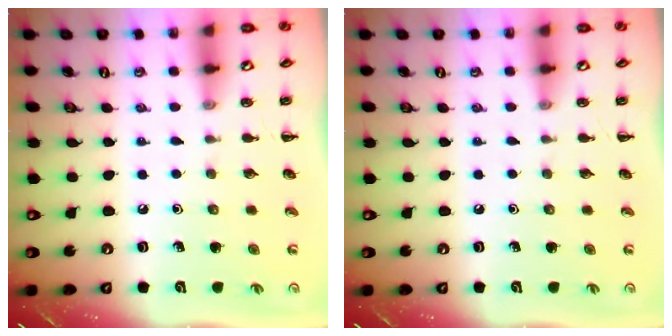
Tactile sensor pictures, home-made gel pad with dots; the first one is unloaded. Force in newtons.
{"total": 0.0}